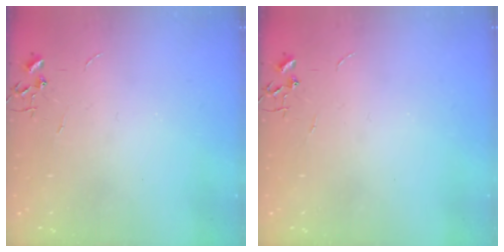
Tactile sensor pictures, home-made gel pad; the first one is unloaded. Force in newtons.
{"total": 0.0}